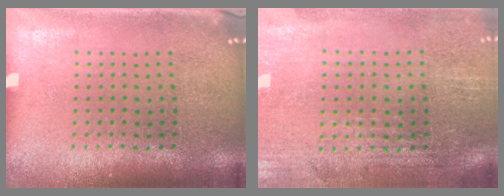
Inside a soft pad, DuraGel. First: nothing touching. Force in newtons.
{"total": 0.6, "press": 0.5, "slide": 0.3}